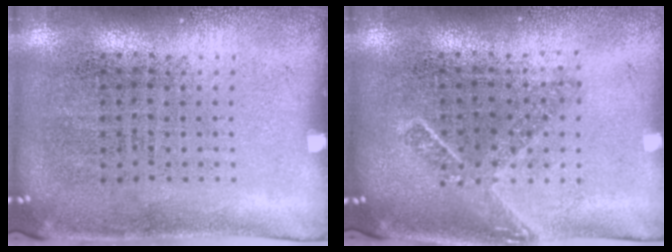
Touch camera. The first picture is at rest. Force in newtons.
{"total": 1.6, "press": 1.2, "slide": 1.1}